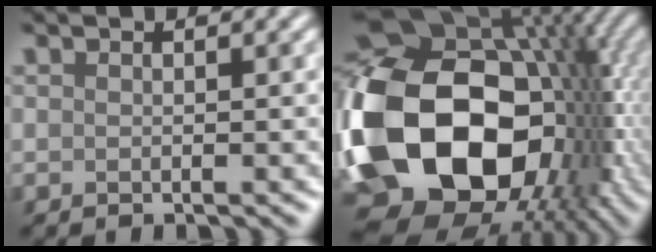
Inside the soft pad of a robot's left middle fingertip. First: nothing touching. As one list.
[{"total": 20.5, "force": [-2.8, 14.7, 14.1], "torque": [-0.305, -0.027, -0.032]}]